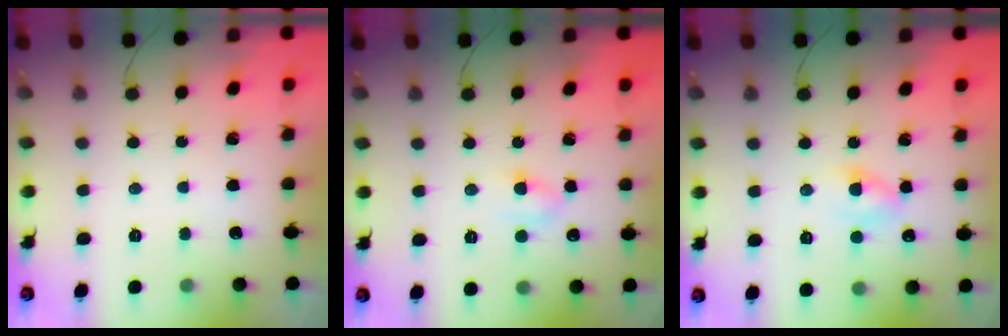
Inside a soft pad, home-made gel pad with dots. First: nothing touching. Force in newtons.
{"total": 4.0, "press": 3.8, "slide": 1.4}
{"total": 2.7, "press": 2.5, "slide": 1.1}